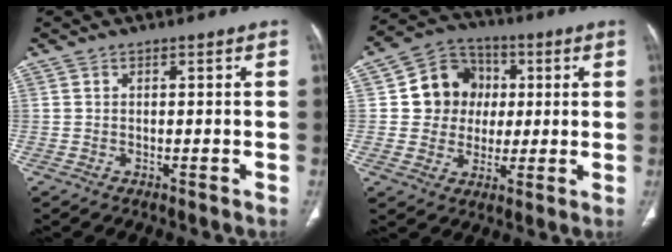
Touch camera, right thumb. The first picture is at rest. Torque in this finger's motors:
{"motor_torque": [-0.27, 0.42, -0.04, -0.22, 0.13]}